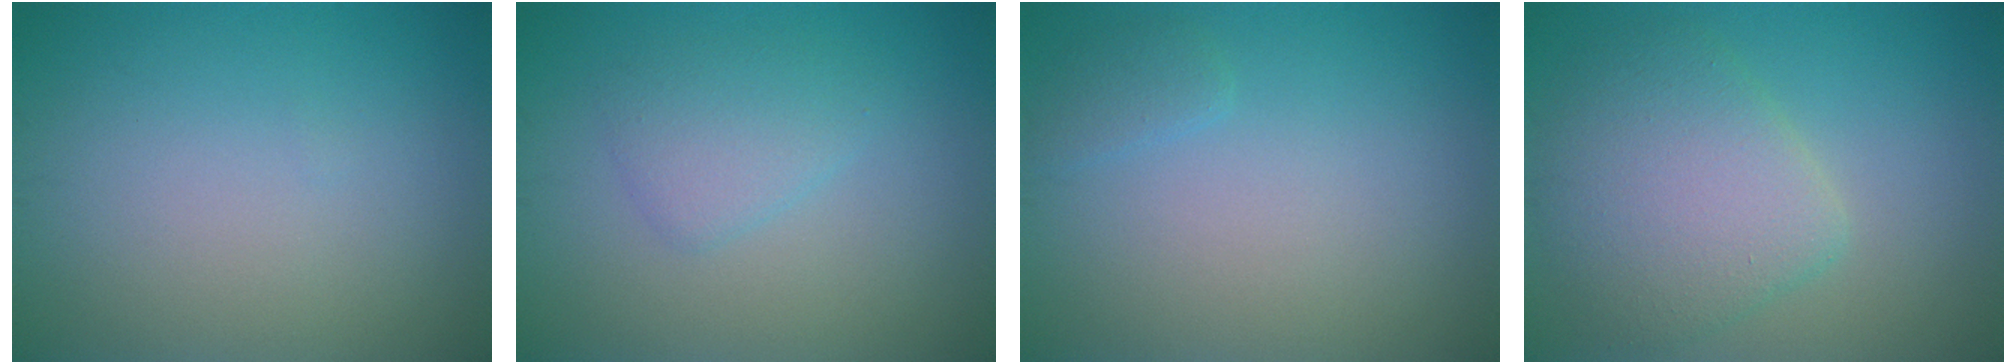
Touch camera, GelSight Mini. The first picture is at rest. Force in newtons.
{"total": 2.3, "press": 2.3, "slide": 0.1}
{"total": 1.0, "press": 1.0, "slide": 0.0}
{"total": 5.6, "press": 5.6, "slide": 0.3}